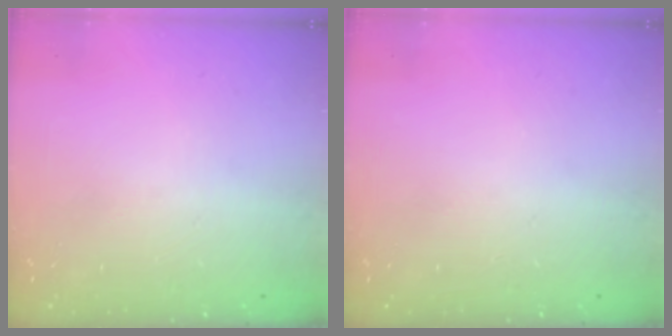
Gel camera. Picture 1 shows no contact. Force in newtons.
{"total": 0.0}